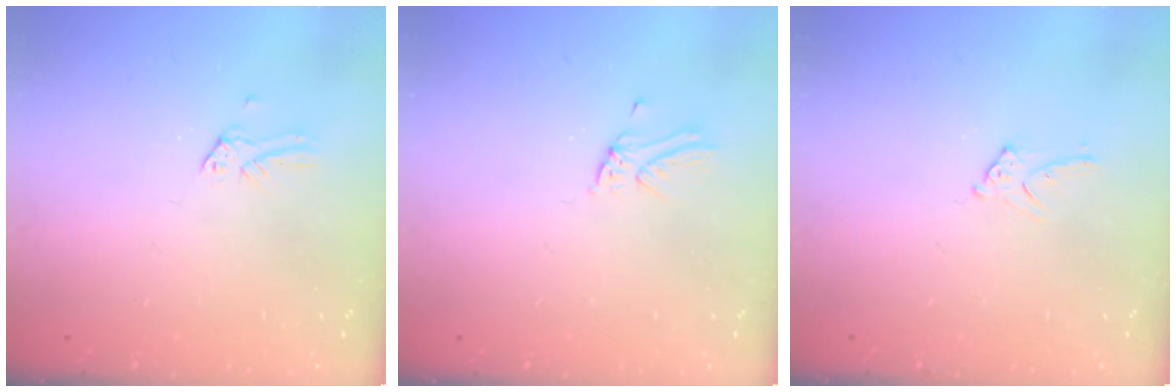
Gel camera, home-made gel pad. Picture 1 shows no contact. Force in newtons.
{"total": 1.7, "press": 1.7, "slide": 0.1}
{"total": 6.4, "press": 6.4, "slide": 0.5}